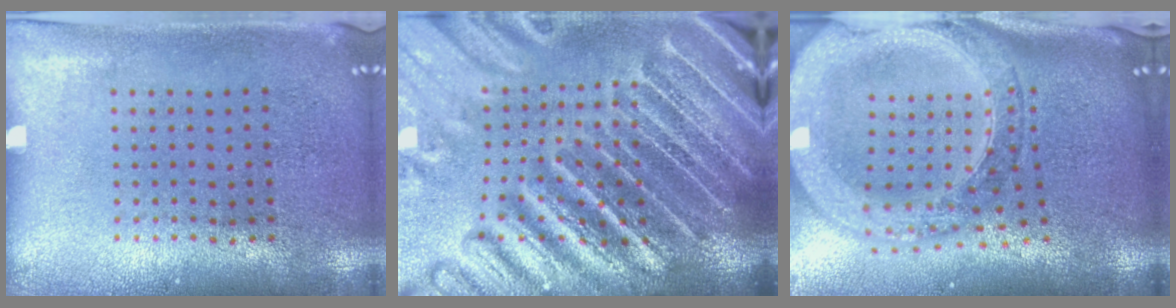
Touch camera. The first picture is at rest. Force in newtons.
{"total": 5.7, "press": 4.9, "slide": 2.8}
{"total": 3.5, "press": 2.8, "slide": 2.1}